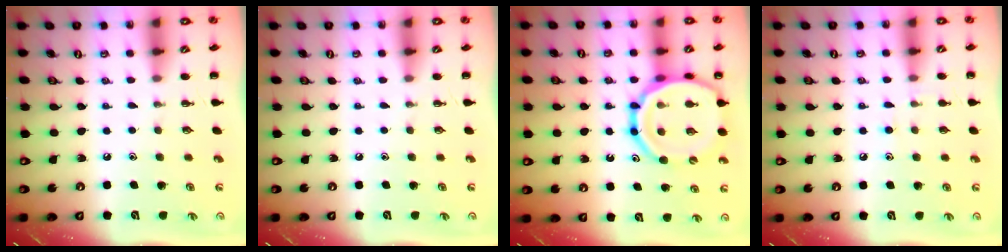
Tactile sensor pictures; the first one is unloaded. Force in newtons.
{"total": 0.0}
{"total": 20.1, "press": 19.8, "slide": 3.7}
{"total": 6.3, "press": 6.0, "slide": 2.0}